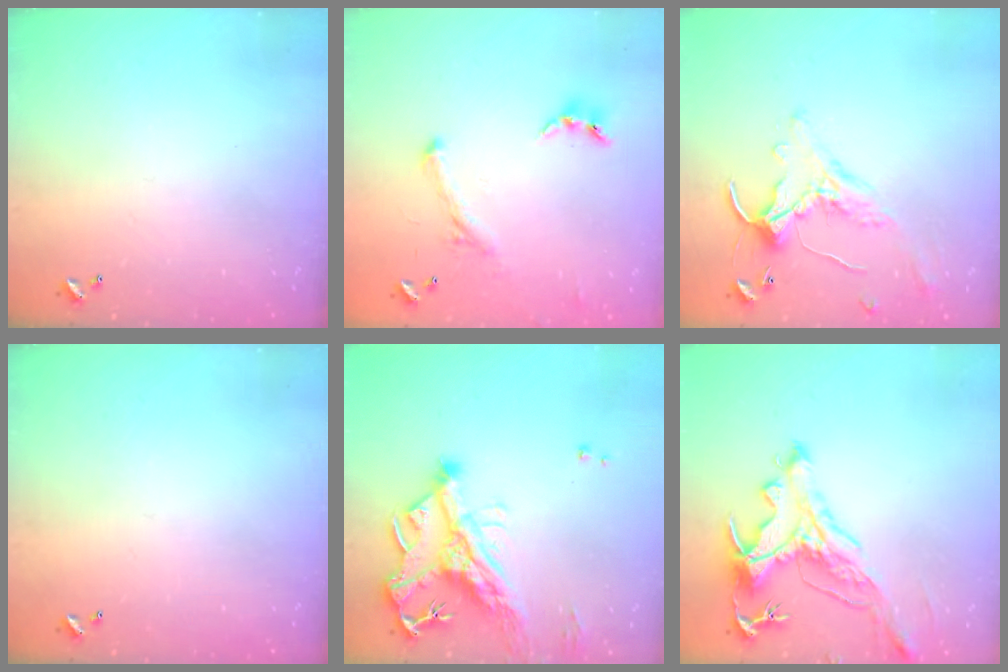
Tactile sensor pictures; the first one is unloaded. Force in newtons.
{"total": 0.0}
{"total": 1.6, "press": 1.2, "slide": 1.0}
{"total": 0.0}
{"total": 13.8, "press": 13.6, "slide": 2.1}
{"total": 2.5, "press": 2.2, "slide": 1.2}